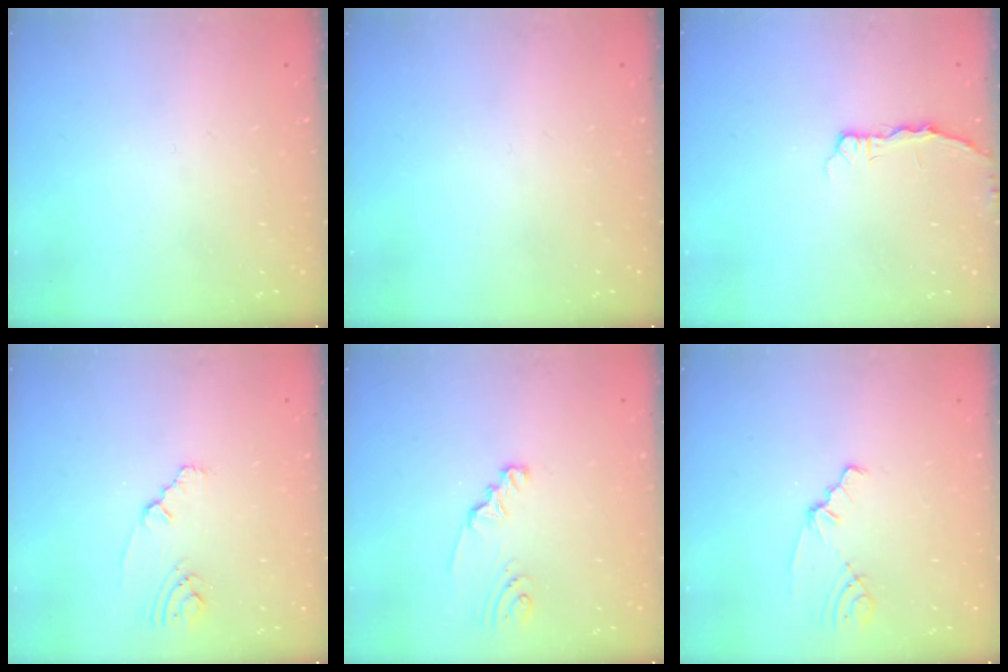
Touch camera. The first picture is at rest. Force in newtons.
{"total": 0.0}
{"total": 2.9, "press": 2.8, "slide": 0.4}
{"total": 2.7, "press": 2.7, "slide": 0.5}
{"total": 2.3, "press": 2.3, "slide": 0.1}
{"total": 1.8, "press": 1.8, "slide": 0.2}